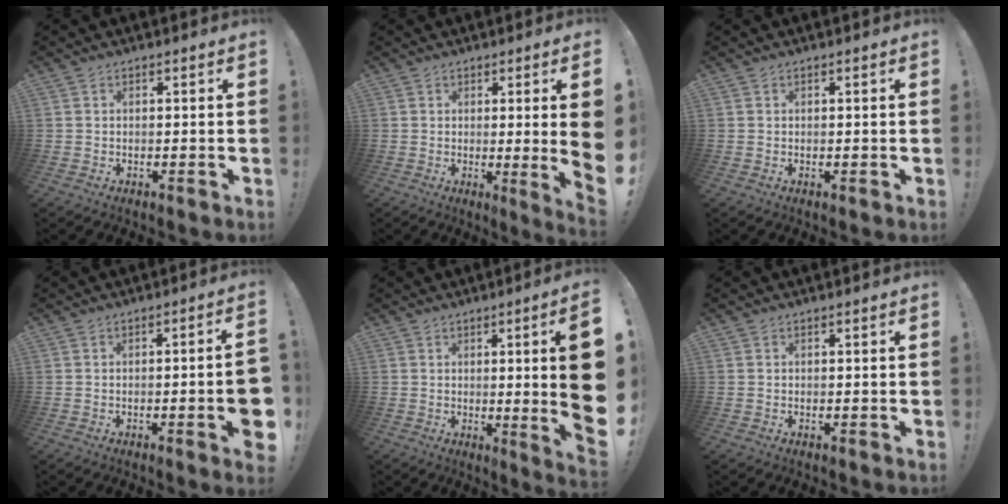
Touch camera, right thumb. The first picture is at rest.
{"total": 8.3, "force": [0.7, -0.9, 8.2], "torque": [-0.127, -0.017, 0.011]}
{"total": 0.0}
{"total": 7.4, "force": [-1.9, 0.5, 7.1], "torque": [-0.104, 0.000, -0.025]}
{"total": 12.4, "force": [1.1, -1.1, 12.3], "torque": [-0.178, -0.027, 0.010]}
{"total": 0.0}